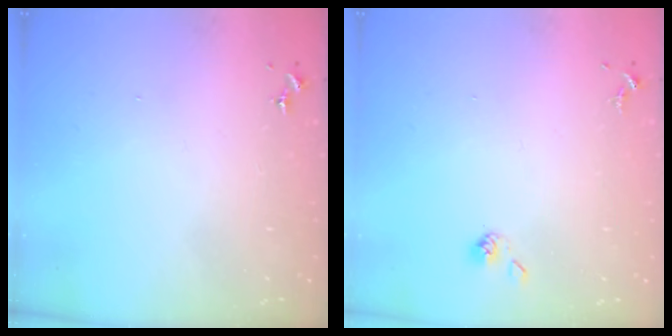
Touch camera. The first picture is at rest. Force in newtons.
{"total": 3.8, "press": 3.7, "slide": 0.8}